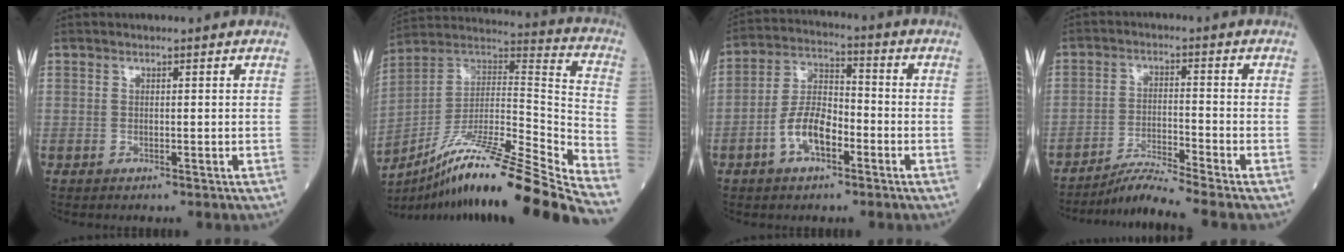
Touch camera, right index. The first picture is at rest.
{"total": 27.5, "force": [-21.1, -0.7, 17.6], "torque": [-0.241, -0.011, -0.354]}
{"total": 8.2, "force": [-3.5, 3.6, 6.5], "torque": [-0.135, 0.014, -0.070]}
{"total": 6.3, "force": [-5.6, -2.2, 1.8], "torque": [-0.041, -0.024, -0.103]}